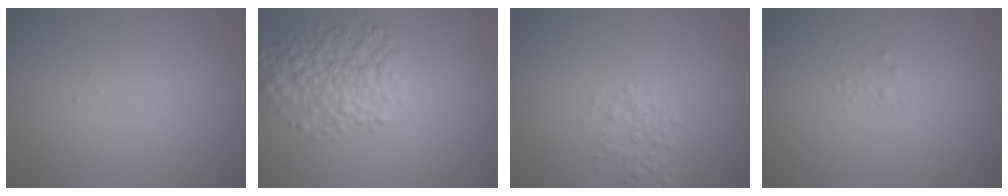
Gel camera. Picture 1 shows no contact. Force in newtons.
{"total": 5.0, "press": 5.0, "slide": 0.1}
{"total": 1.8, "press": 1.8, "slide": 0.1}
{"total": 0.6, "press": 0.6, "slide": 0.0}